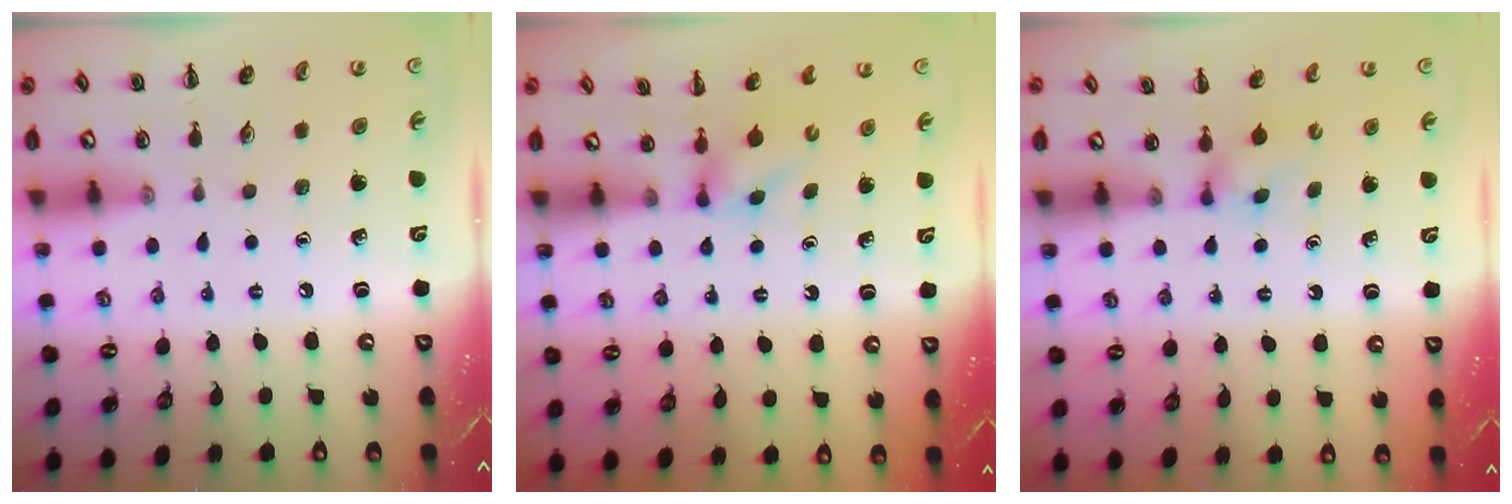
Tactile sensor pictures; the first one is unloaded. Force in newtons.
{"total": 2.5, "press": 2.3, "slide": 0.9}
{"total": 2.9, "press": 2.7, "slide": 1.1}